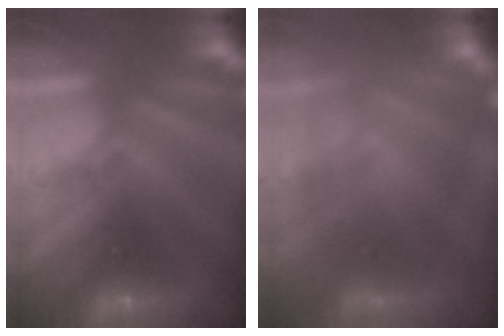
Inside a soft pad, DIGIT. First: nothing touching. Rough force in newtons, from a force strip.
{"total": 9.8}